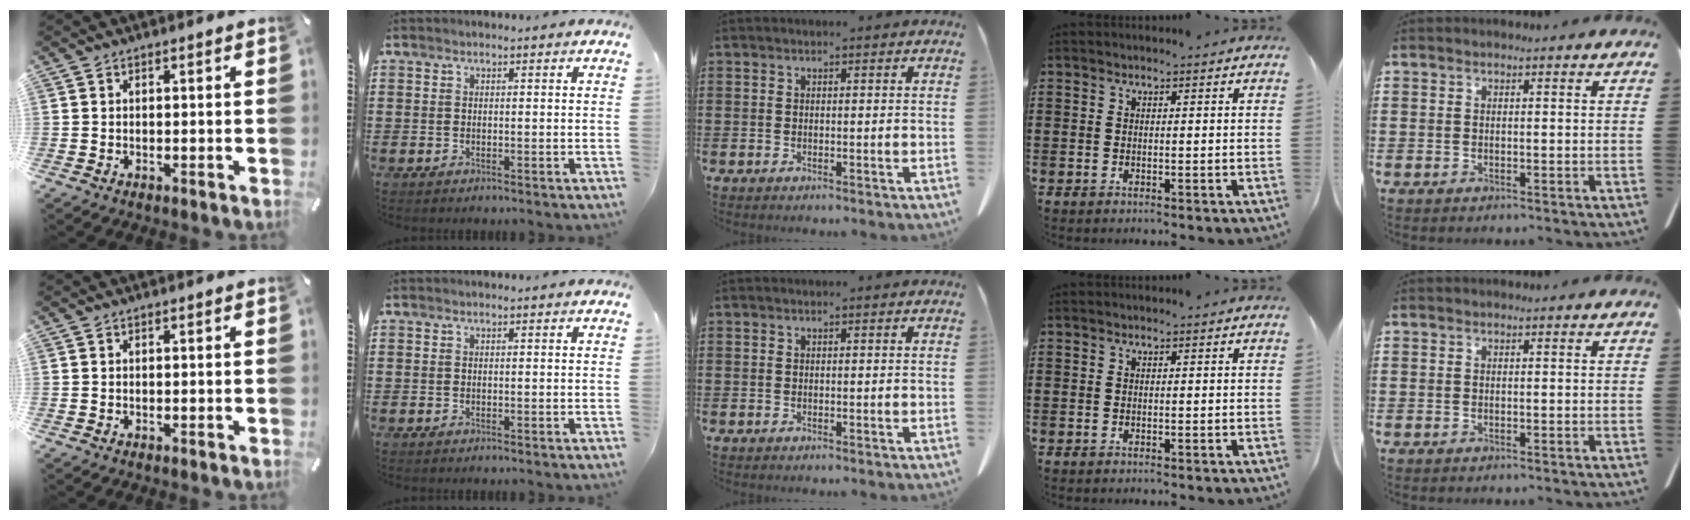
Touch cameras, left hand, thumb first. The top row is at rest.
{}